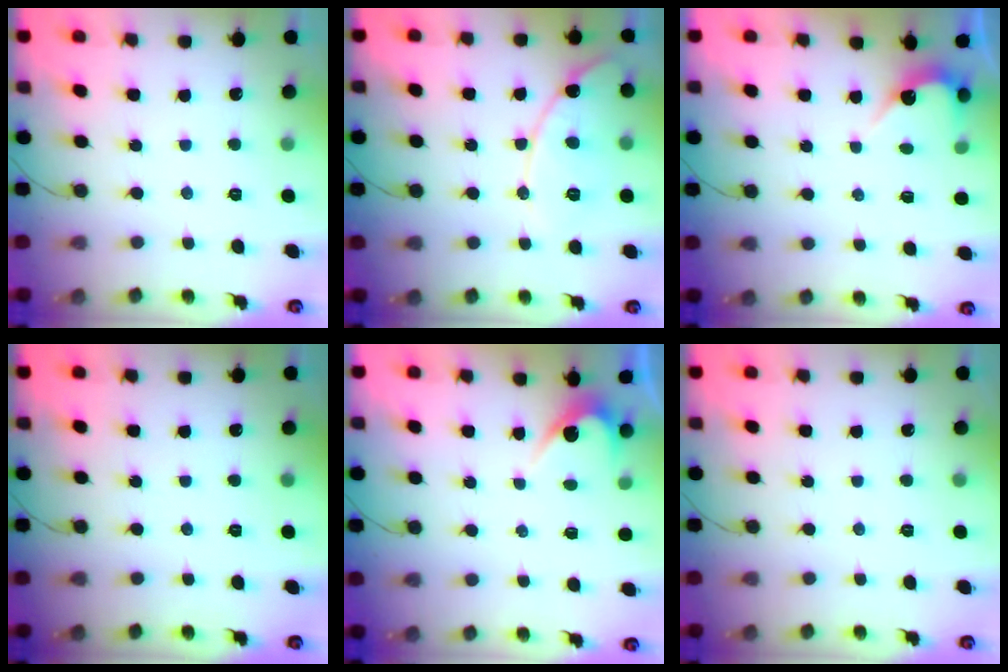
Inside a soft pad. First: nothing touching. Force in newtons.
{"total": 12.5, "press": 12.5, "slide": 0.6}
{"total": 3.7, "press": 3.7, "slide": 0.2}
{"total": 0.0}
{"total": 3.0, "press": 3.0, "slide": 0.2}
{"total": 0.0}